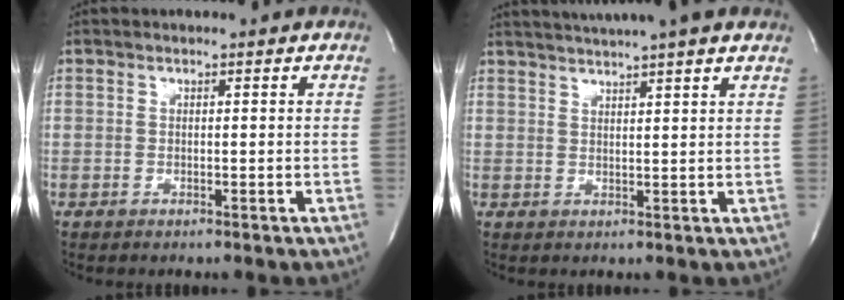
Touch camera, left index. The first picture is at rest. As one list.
[{"total": 11.2, "force": [9.6, 0.0, 5.8], "torque": [-0.102, 0.026, 0.122]}]